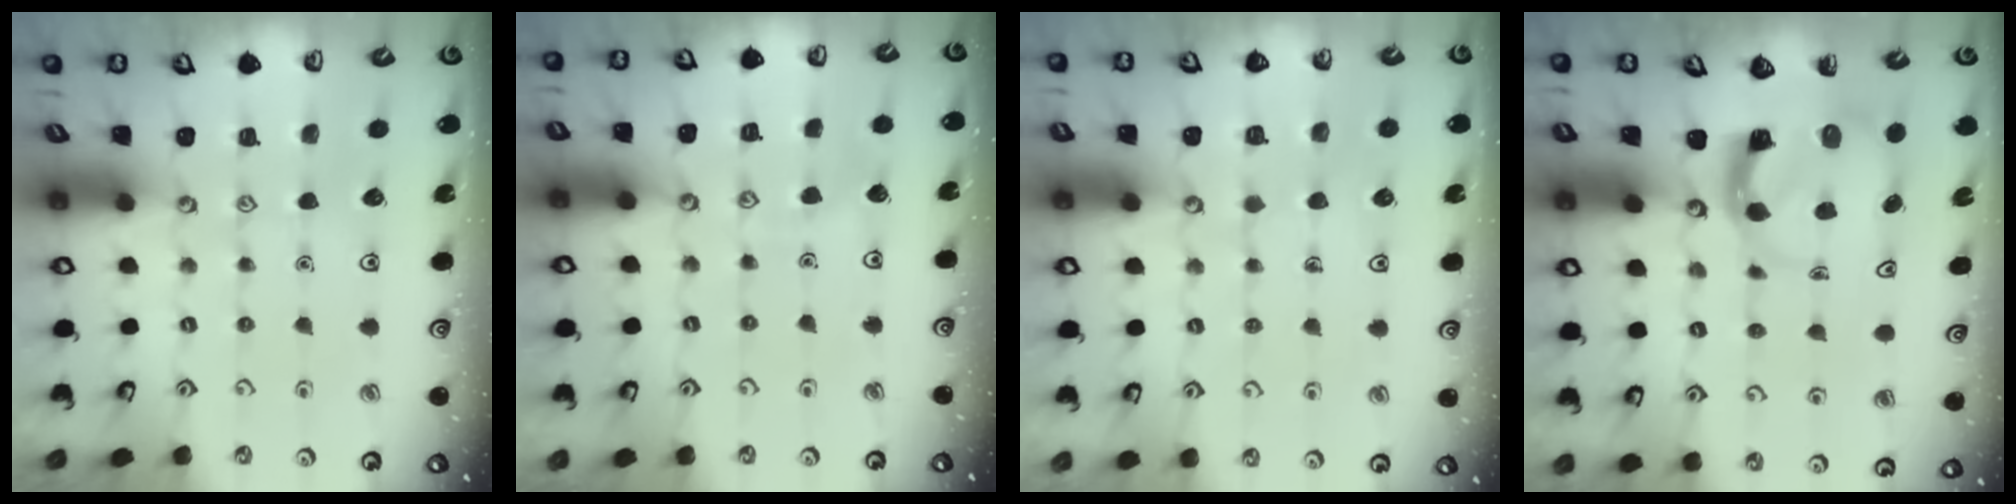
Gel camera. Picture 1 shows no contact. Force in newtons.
{"total": 3.4, "press": 3.3, "slide": 0.3}
{"total": 3.3, "press": 3.3, "slide": 0.2}
{"total": 3.8, "press": 3.7, "slide": 0.5}